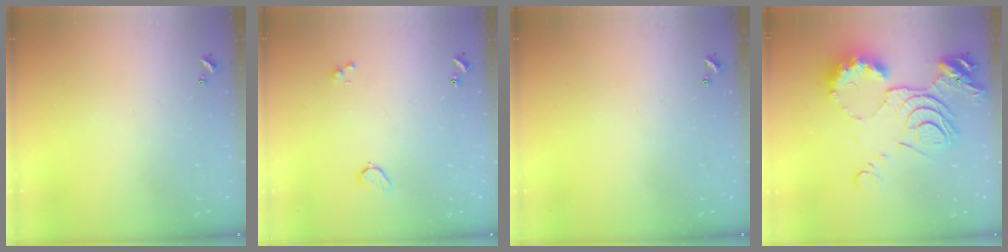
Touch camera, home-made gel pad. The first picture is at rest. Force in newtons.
{"total": 2.2, "press": 2.1, "slide": 0.6}
{"total": 0.0}
{"total": 15.0, "press": 14.9, "slide": 1.5}